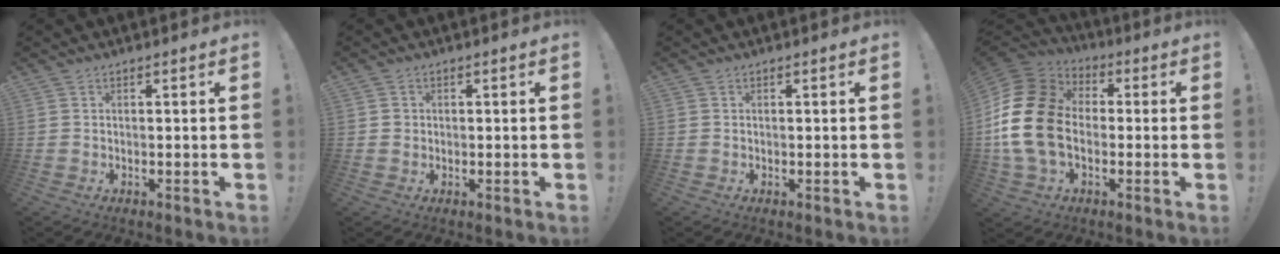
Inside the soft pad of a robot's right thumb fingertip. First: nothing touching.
{"total": 1.7, "force": [0.1, 1.7, 0.2], "torque": [0.002, 0.000, 0.001]}
{"total": 0.0}
{"total": 20.4, "force": [-1.8, 14.6, 14.1], "torque": [-0.281, 0.032, -0.024]}